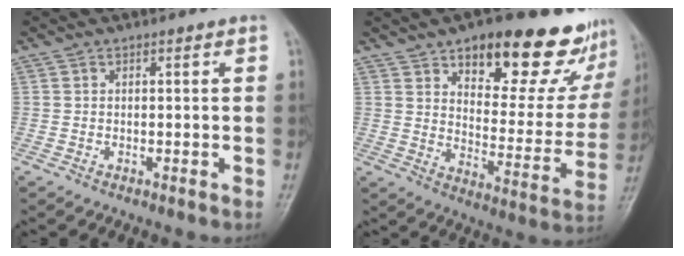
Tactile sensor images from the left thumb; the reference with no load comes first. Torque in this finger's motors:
{"motor_torque": [0.50, 0.68, 1.17, -1.60, 0.12]}